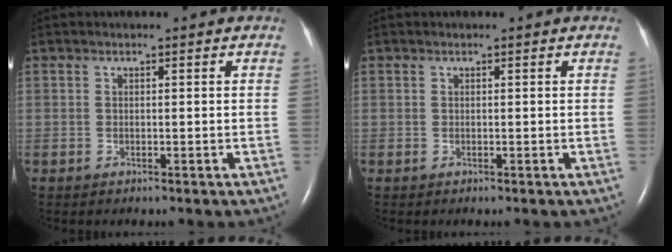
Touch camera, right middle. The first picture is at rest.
{"total": 0.0}